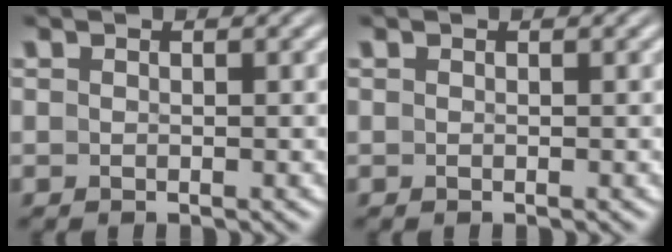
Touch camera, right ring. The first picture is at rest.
{"total": 0.0}